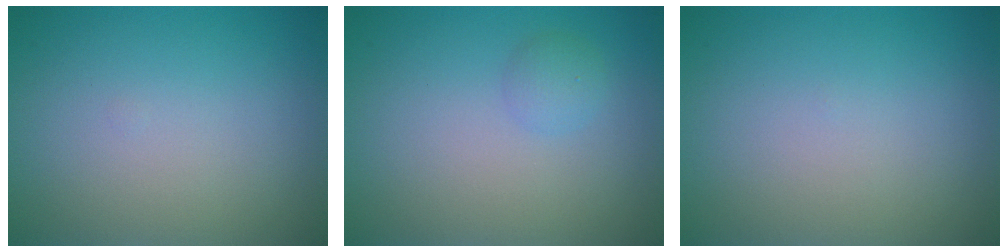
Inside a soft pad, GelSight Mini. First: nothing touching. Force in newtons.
{"total": 1.2, "press": 1.2, "slide": 0.1}
{"total": 0.0}